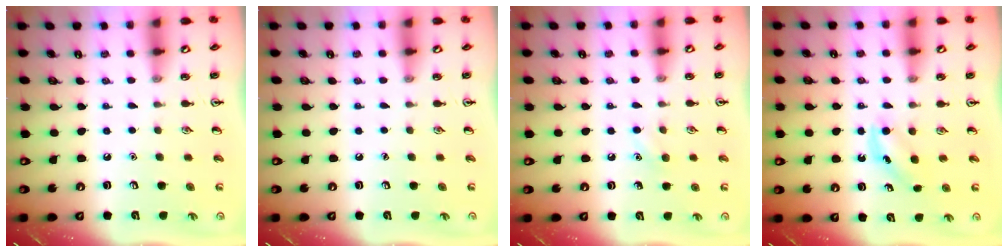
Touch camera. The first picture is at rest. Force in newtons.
{"total": 0.0}
{"total": 5.2, "press": 5.0, "slide": 1.6}
{"total": 4.5, "press": 4.1, "slide": 1.6}